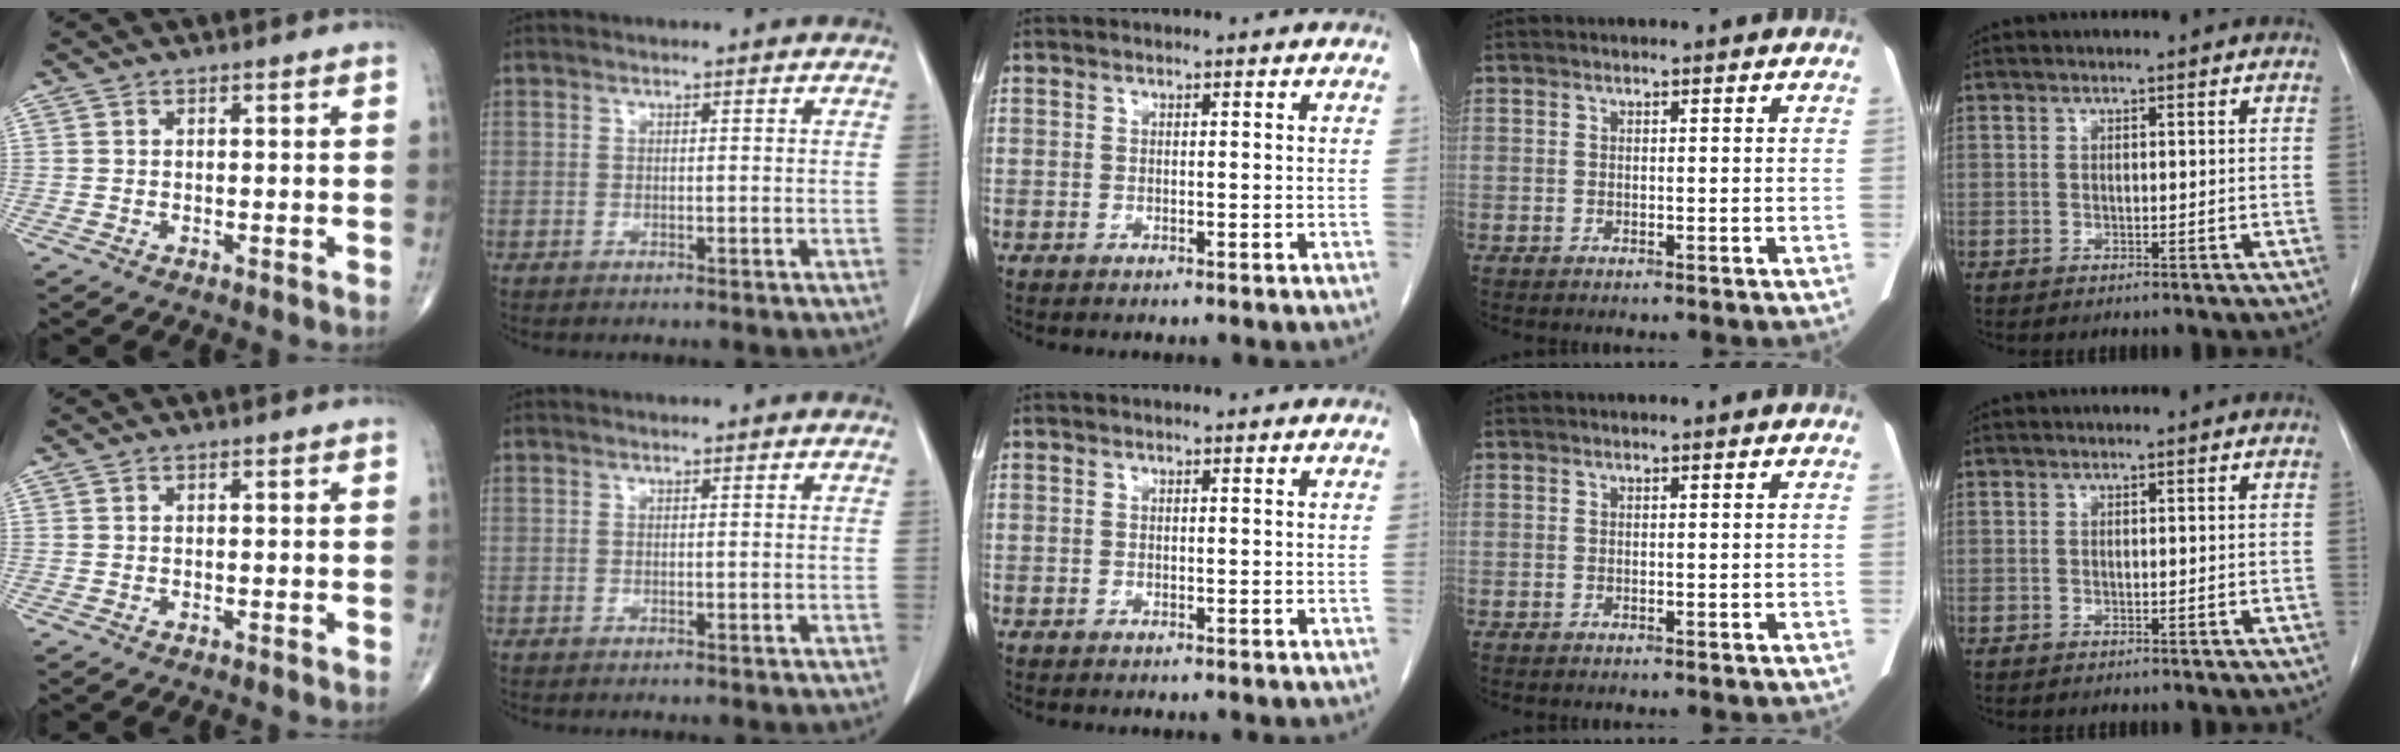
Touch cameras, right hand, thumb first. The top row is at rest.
{}